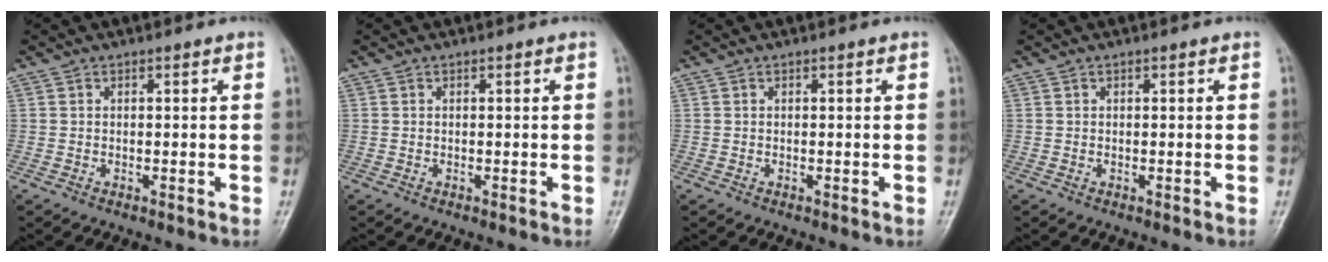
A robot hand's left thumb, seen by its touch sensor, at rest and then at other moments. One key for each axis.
{"total": 0.0}
{"total": 0.0}
{"total": 0.0}